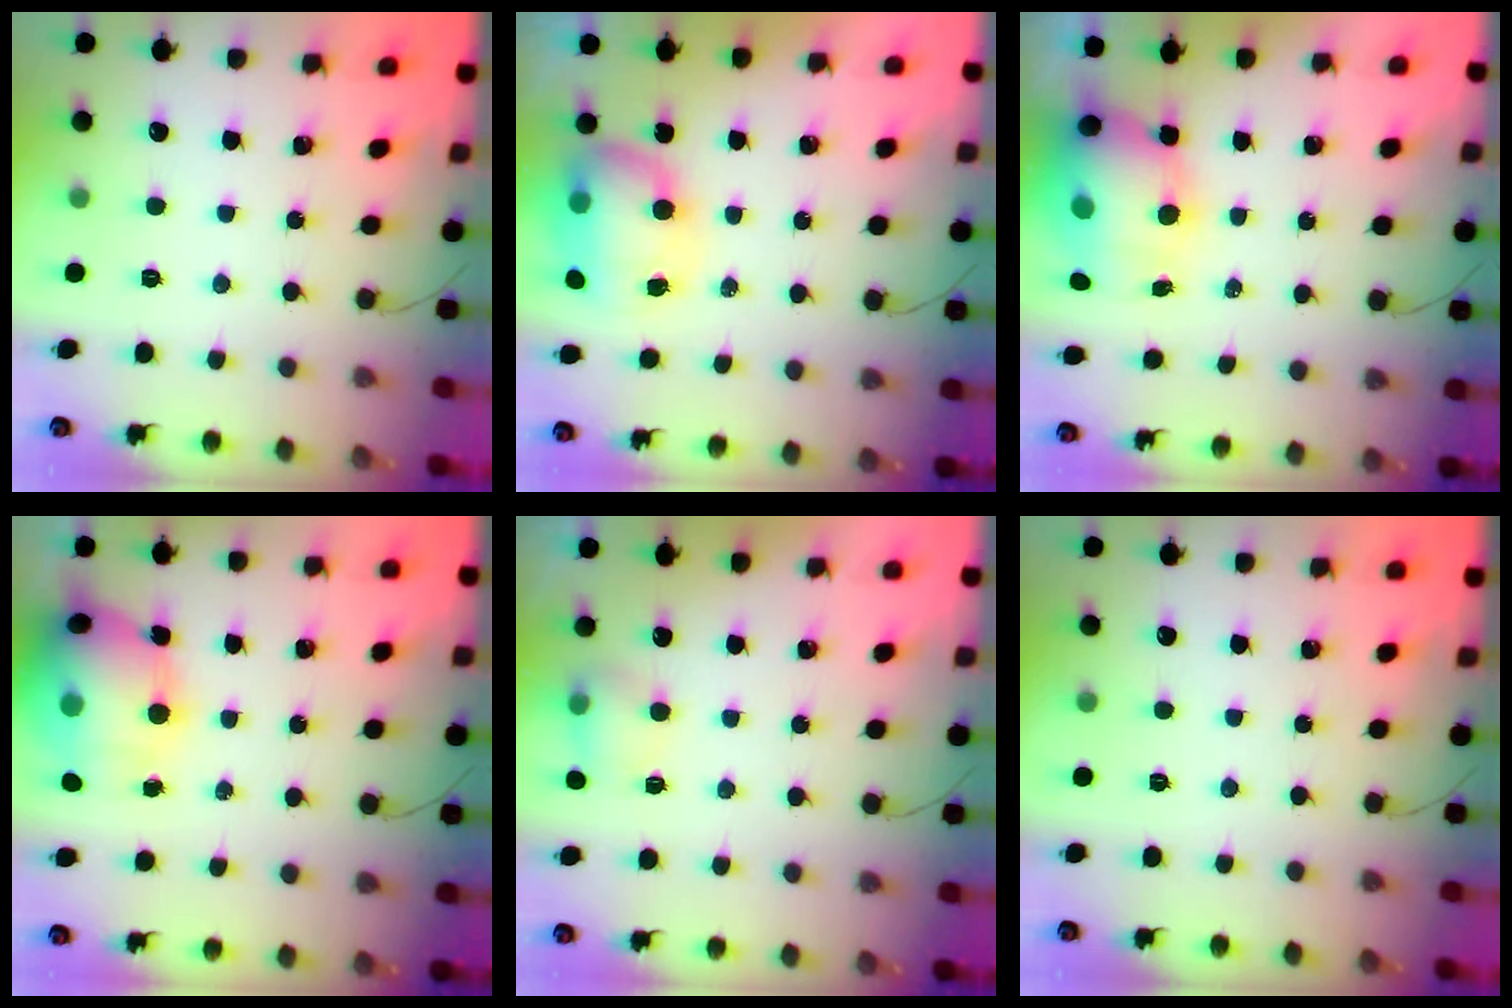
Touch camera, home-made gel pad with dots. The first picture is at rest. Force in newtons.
{"total": 9.1, "press": 8.9, "slide": 1.8}
{"total": 12.3, "press": 11.9, "slide": 3.0}
{"total": 18.0, "press": 17.4, "slide": 4.4}
{"total": 5.7, "press": 5.5, "slide": 1.6}
{"total": 0.0}